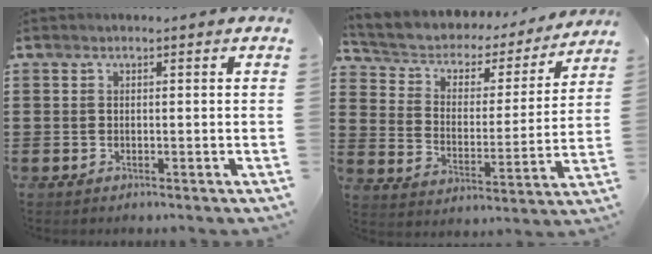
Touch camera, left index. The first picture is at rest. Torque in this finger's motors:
{"motor_torque": [1.40, -0.74, 1.01, 0.21]}